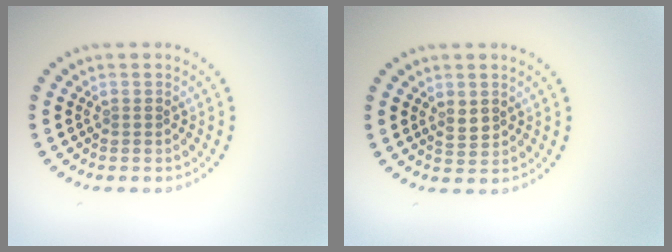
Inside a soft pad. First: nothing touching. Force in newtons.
{"total": 1.5, "press": 1.4, "slide": 0.3}